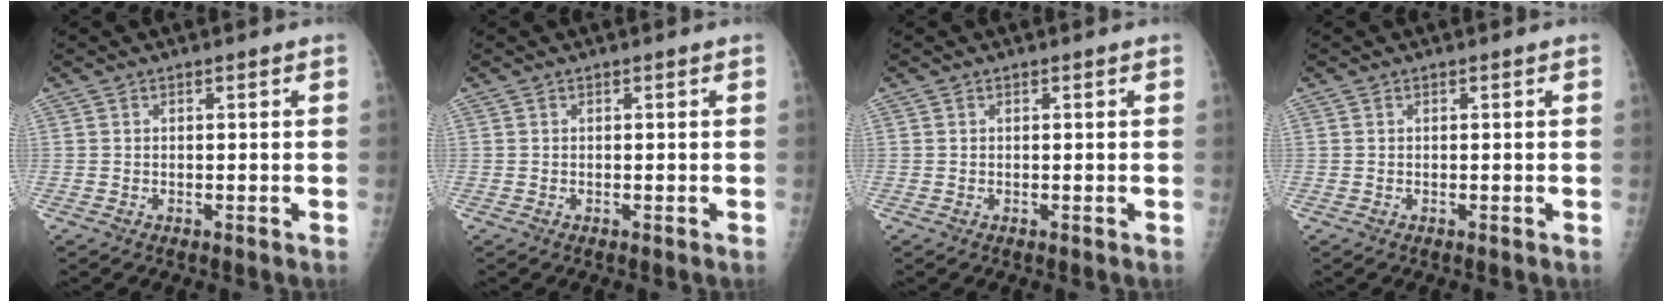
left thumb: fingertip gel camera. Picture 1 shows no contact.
{"total": 0.0}
{"total": 0.0}
{"total": 0.0}